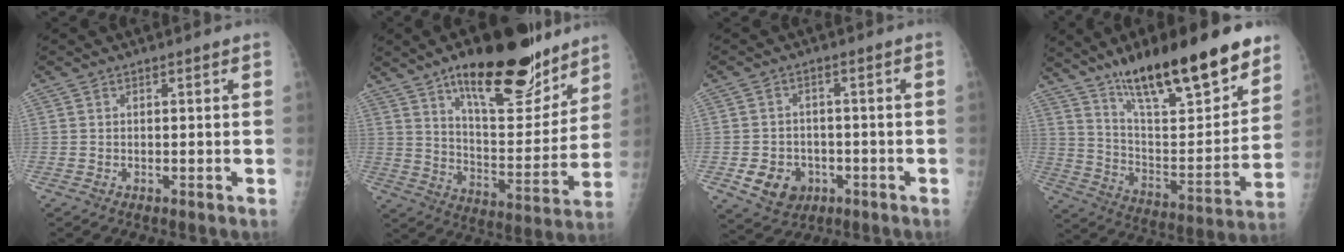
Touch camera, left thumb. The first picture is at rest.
{"total": 23.1, "force": [15.3, 8.6, 15.1], "torque": [-0.174, -0.076, 0.238]}
{"total": 7.3, "force": [-2.4, 6.0, 3.2], "torque": [-0.035, 0.013, -0.029]}
{"total": 26.4, "force": [18.0, 7.1, 18.0], "torque": [-0.250, -0.068, 0.296]}